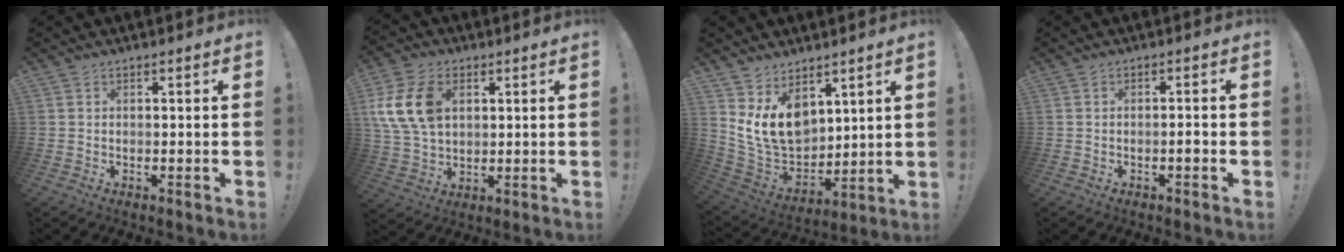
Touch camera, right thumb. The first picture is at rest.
{"total": 15.4, "force": [4.2, 10.8, 10.2], "torque": [-0.195, -0.001, 0.083]}
{"total": 14.8, "force": [6.4, 10.4, 8.5], "torque": [-0.167, -0.051, 0.127]}
{"total": 2.2, "force": [-1.0, -0.1, 2.0], "torque": [-0.038, 0.002, -0.017]}